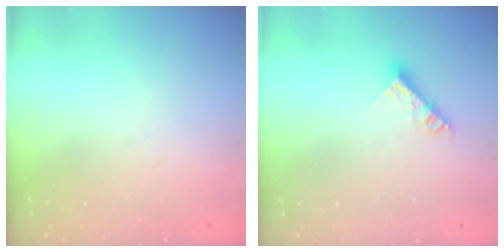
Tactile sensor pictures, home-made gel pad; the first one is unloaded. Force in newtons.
{"total": 7.9, "press": 7.9, "slide": 0.8}